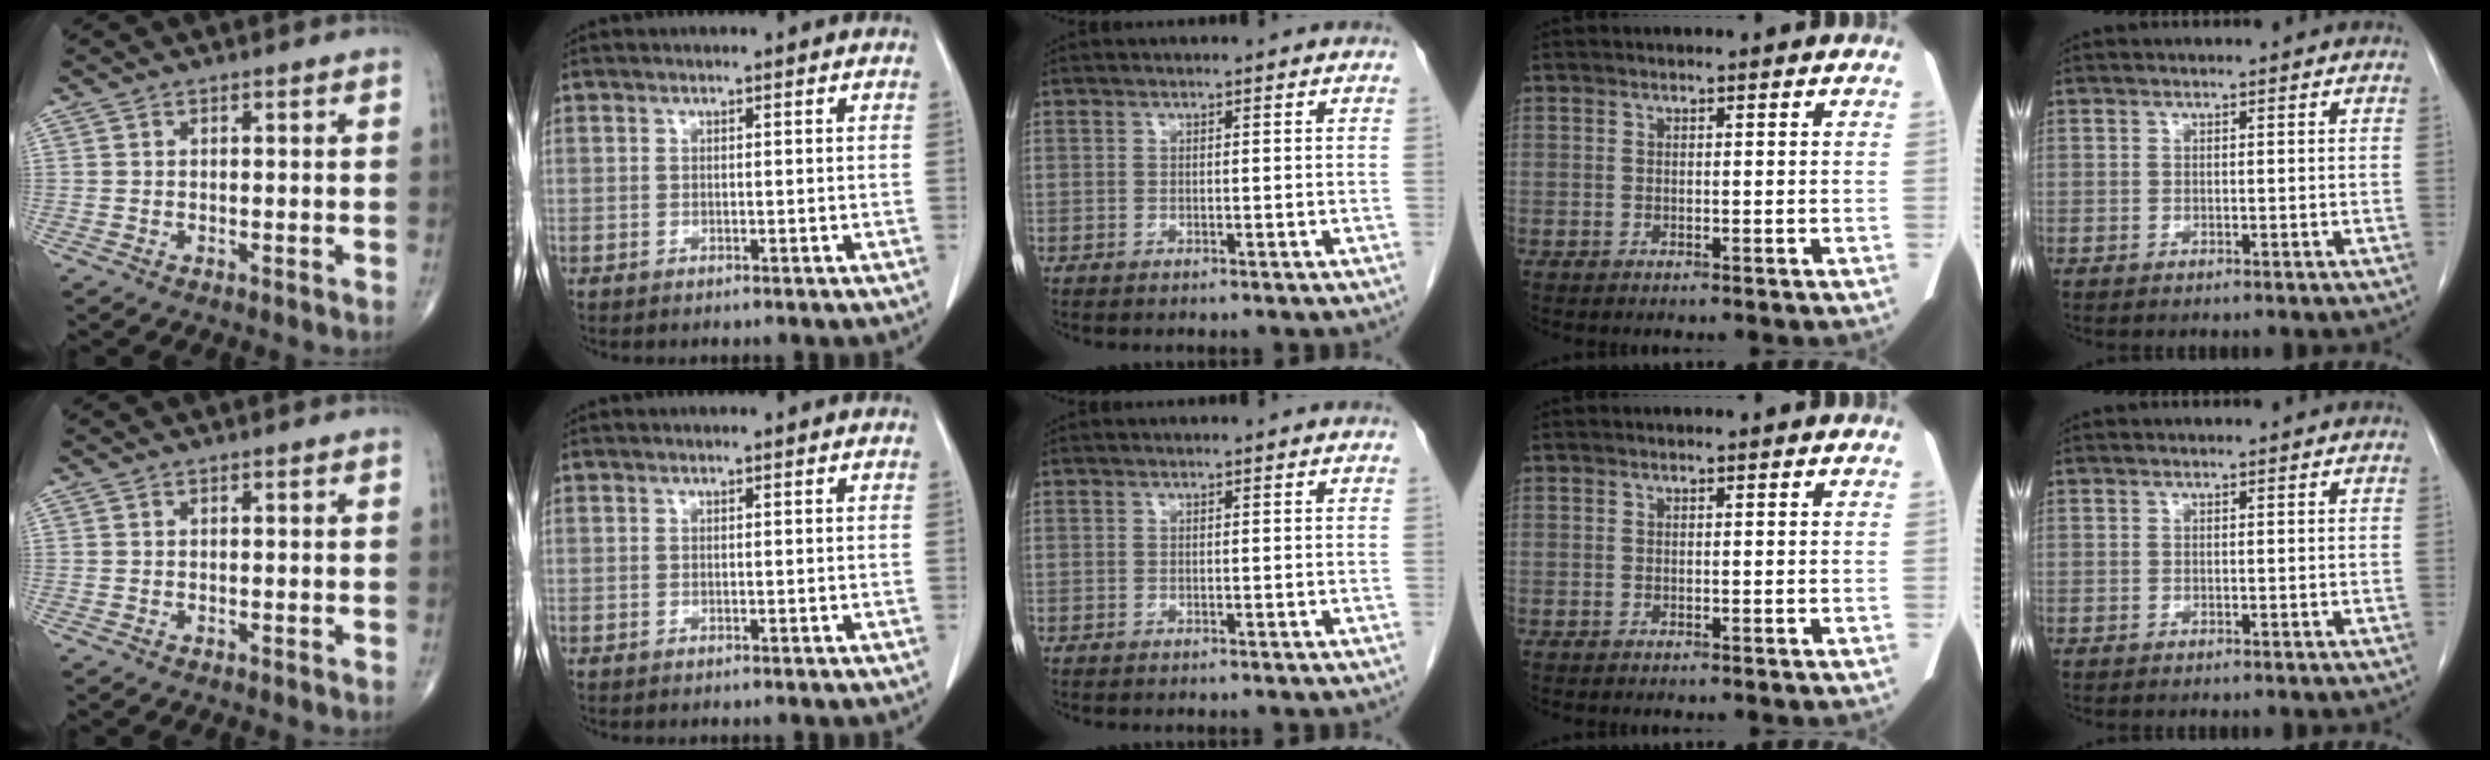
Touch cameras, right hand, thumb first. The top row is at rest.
{}